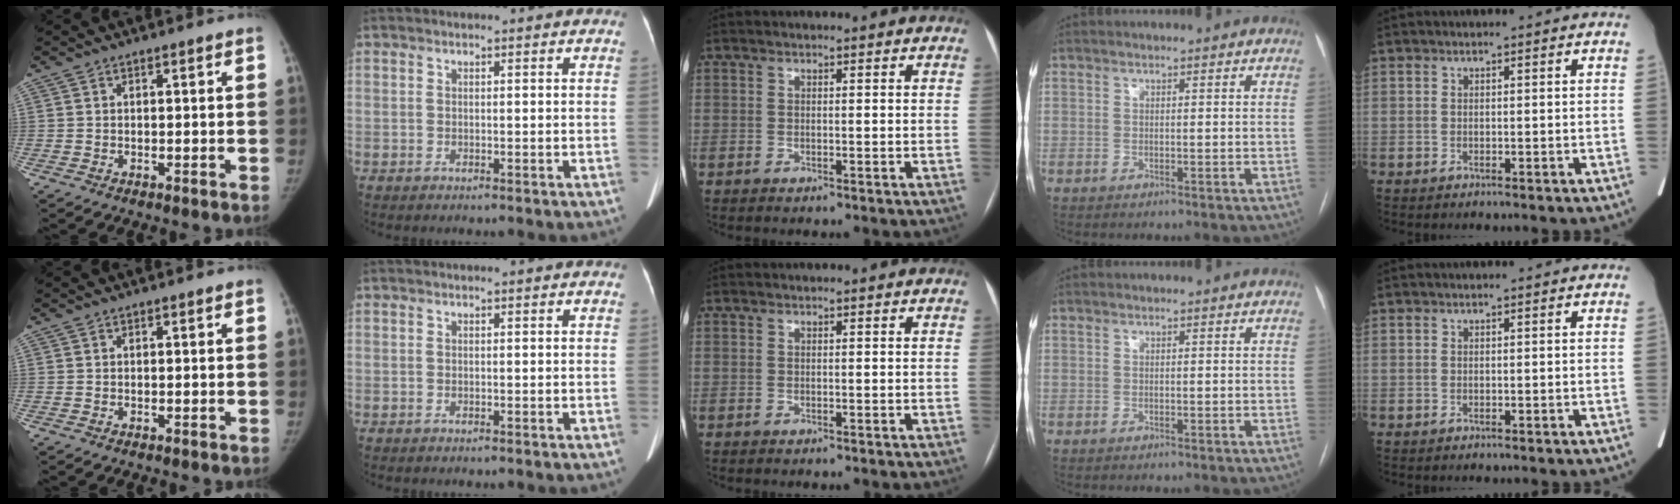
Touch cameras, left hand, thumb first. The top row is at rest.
{}